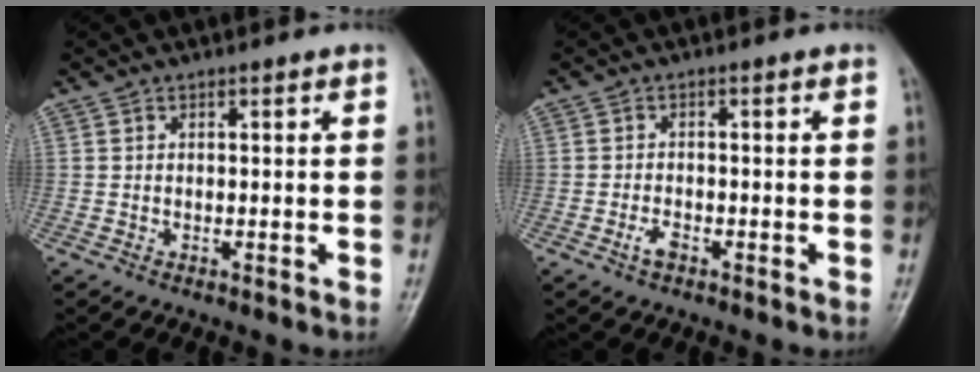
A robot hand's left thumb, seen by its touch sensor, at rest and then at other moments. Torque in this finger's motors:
{"motor_torque": [0.00, 0.04, 0.11, 0.02, 0.00]}